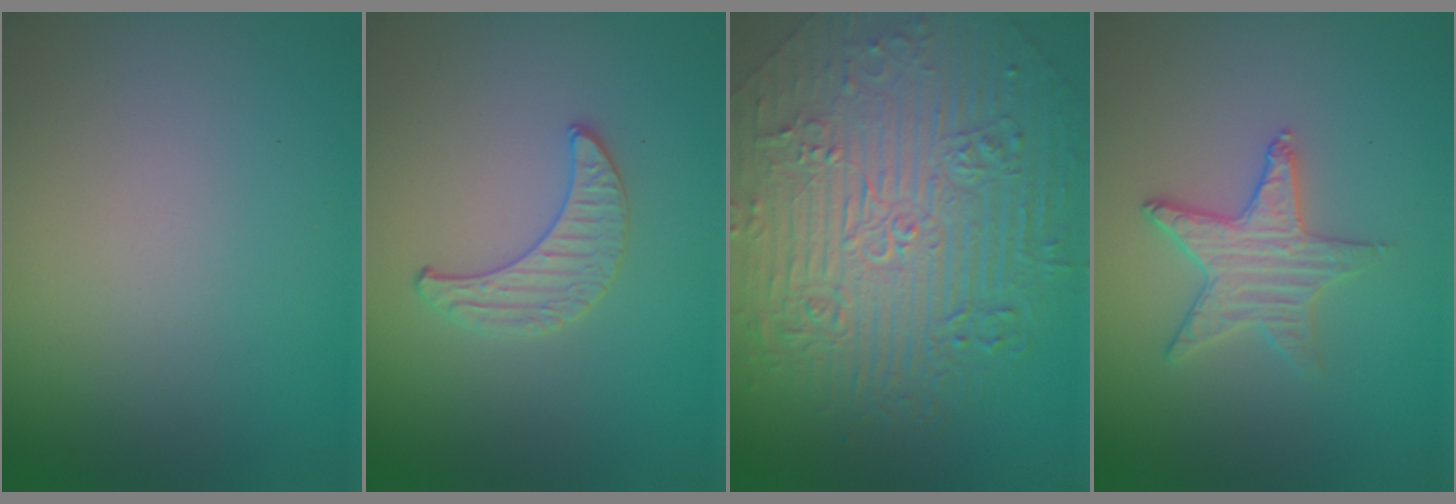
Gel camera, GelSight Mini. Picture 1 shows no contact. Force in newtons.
{"total": 1.3, "press": 1.3, "slide": 0.2}
{"total": 11.2, "press": 7.5, "slide": 8.2}
{"total": 2.8, "press": 2.8, "slide": 0.4}